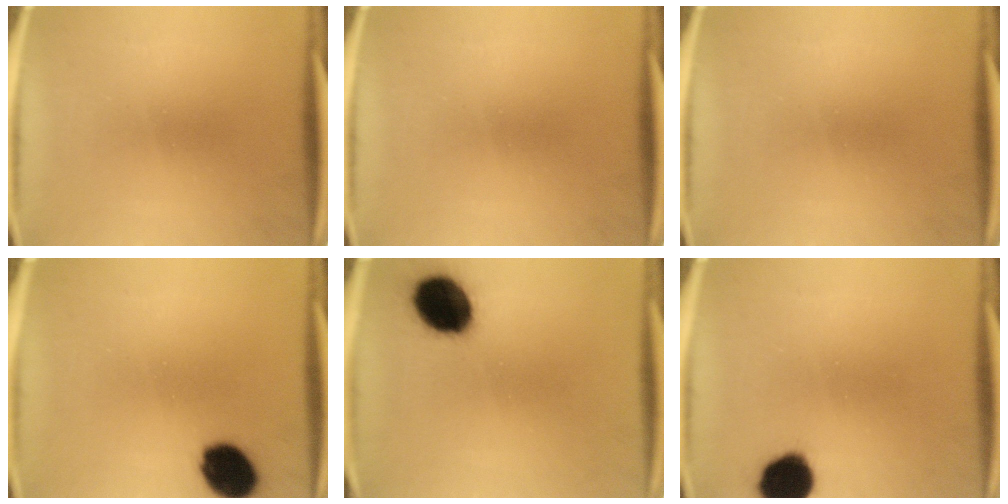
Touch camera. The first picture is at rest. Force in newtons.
{"total": 0.0}
{"total": 0.0}
{"total": 10.8}
{"total": 13.9}
{"total": 10.6}